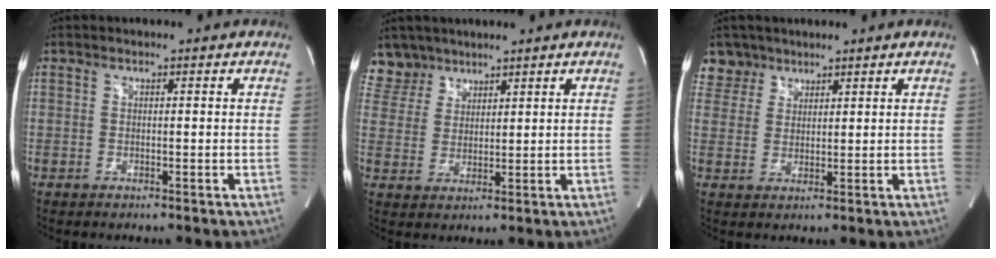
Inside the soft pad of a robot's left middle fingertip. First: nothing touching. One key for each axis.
{"total": 5.6, "fx": 4.7, "fy": 2.9, "fz": -0.4, "tx": 0.011, "ty": 0.005, "tz": 0.101}
{"total": 4.7, "fx": 3.6, "fy": 2.9, "fz": -0.6, "tx": 0.019, "ty": 0.004, "tz": 0.072}